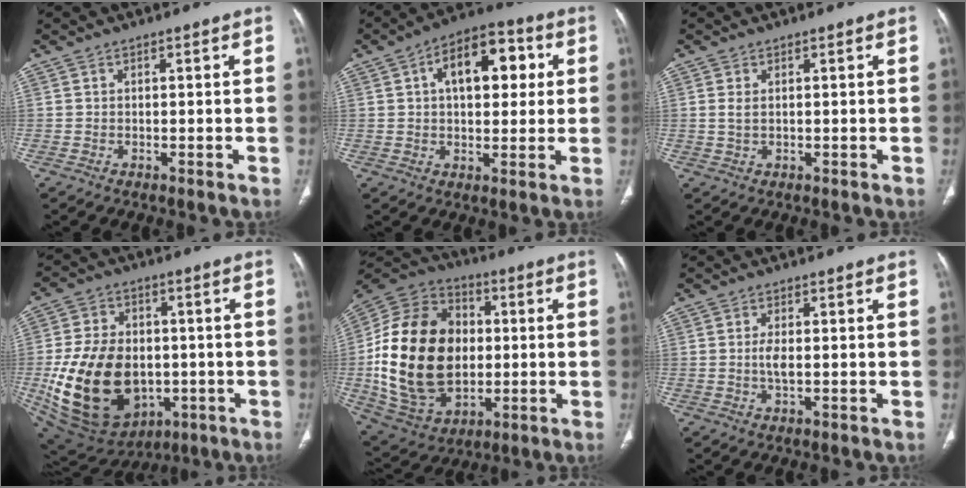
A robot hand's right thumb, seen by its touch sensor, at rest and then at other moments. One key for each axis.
{"total": 13.5, "fx": 3.4, "fy": 7.6, "fz": 10.6, "tx": -0.124, "ty": 0.019, "tz": 0.045}
{"total": 1.8, "fx": 0.4, "fy": 1.0, "fz": 1.5, "tx": -0.036, "ty": 0.002, "tz": 0.011}
{"total": 23.4, "fx": -3.2, "fy": 16.5, "fz": 16.2, "tx": -0.283, "ty": 0.001, "tz": -0.021}
{"total": 27.8, "fx": -0.3, "fy": 19.5, "fz": 19.8, "tx": -0.367, "ty": 0.007, "tz": 0.011}
{"total": 2.4, "fx": -0.1, "fy": 0.9, "fz": 2.3, "tx": -0.049, "ty": -0.003, "tz": -0.002}